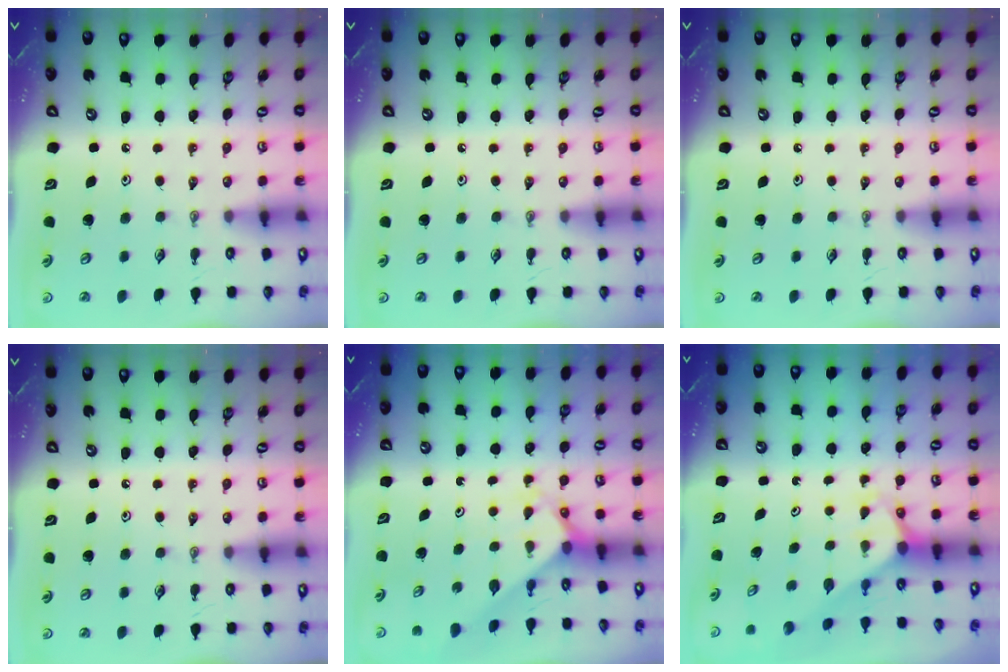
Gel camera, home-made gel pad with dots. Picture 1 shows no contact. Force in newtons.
{"total": 0.0}
{"total": 0.0}
{"total": 0.0}
{"total": 2.5, "press": 2.5, "slide": 0.2}
{"total": 2.3, "press": 2.3, "slide": 0.1}